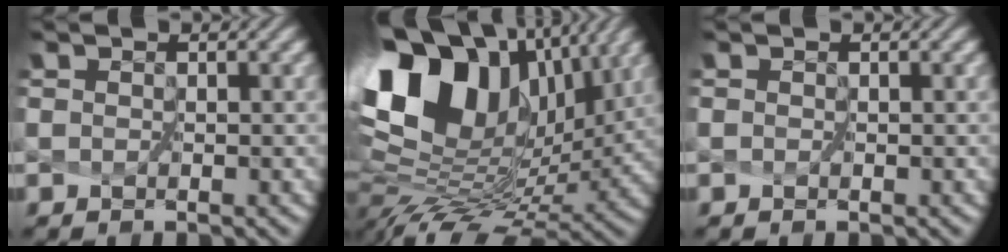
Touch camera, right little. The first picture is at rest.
{"total": 14.2, "force": [5.6, 8.5, 10.0], "torque": [-0.198, 0.031, 0.112]}
{"total": 0.0}